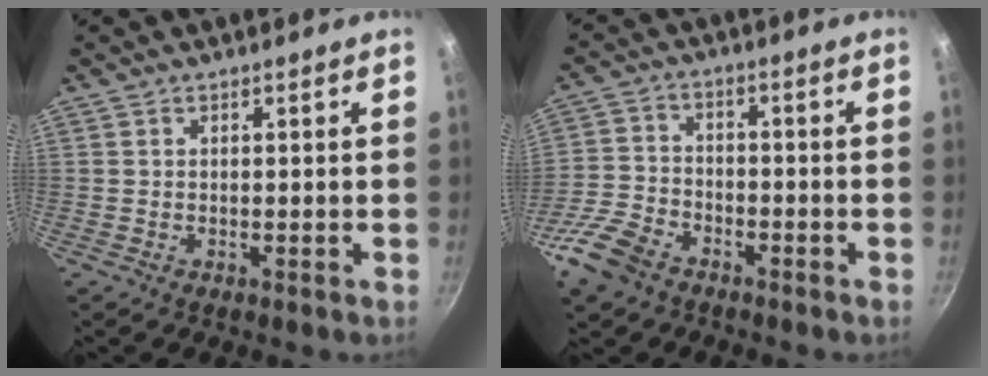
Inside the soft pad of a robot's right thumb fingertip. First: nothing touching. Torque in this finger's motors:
{"motor_torque": [1.33, 0.43, 0.44, -1.16, 0.06]}